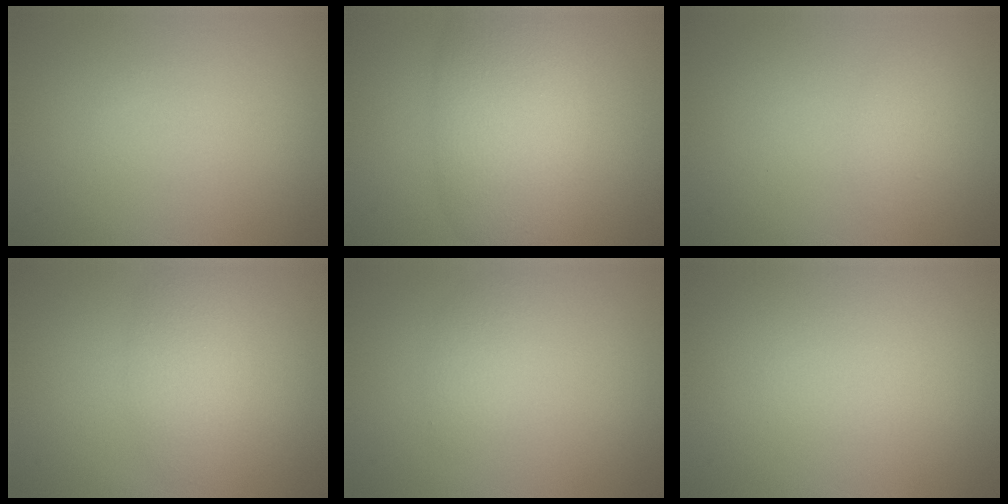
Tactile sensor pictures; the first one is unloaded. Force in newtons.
{"total": 7.4, "press": 7.4, "slide": 0.3}
{"total": 1.2, "press": 1.2, "slide": 0.1}
{"total": 3.2, "press": 3.2, "slide": 0.1}
{"total": 1.3, "press": 1.3, "slide": 0.1}
{"total": 0.0}